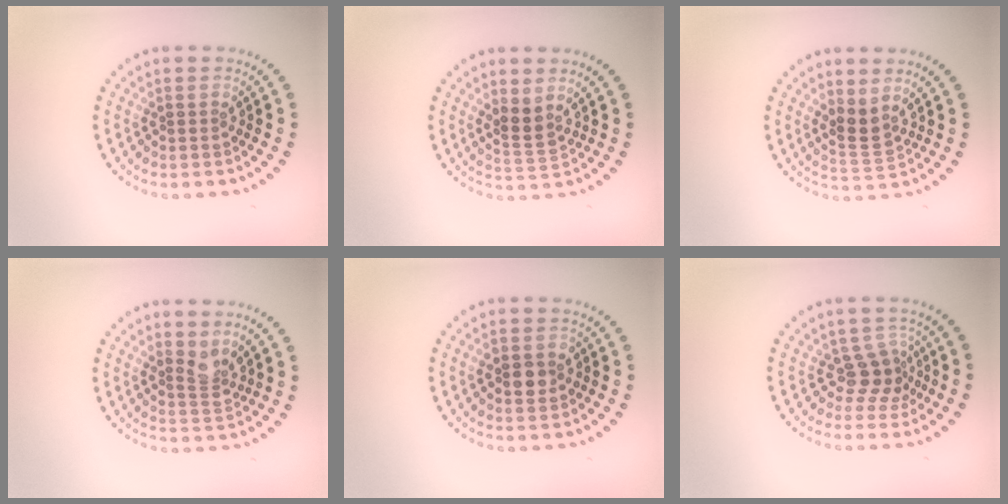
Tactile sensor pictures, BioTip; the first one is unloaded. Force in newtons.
{"total": 2.1, "press": 1.6, "slide": 1.4}
{"total": 2.3, "press": 1.6, "slide": 1.6}
{"total": 2.0, "press": 1.5, "slide": 1.3}
{"total": 2.5, "press": 2.5, "slide": 0.2}
{"total": 2.4, "press": 1.8, "slide": 1.5}